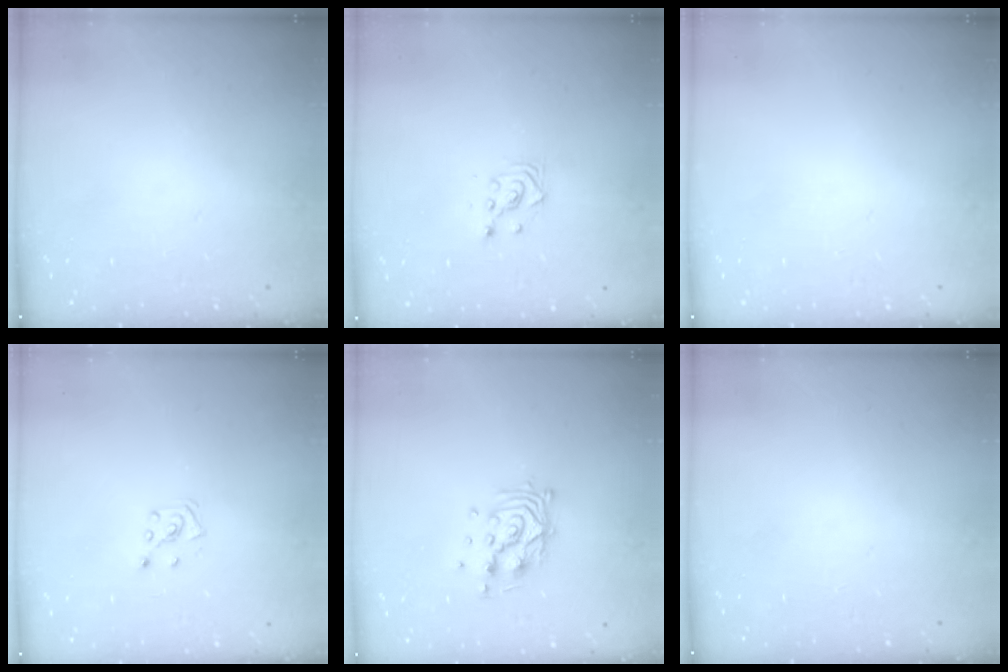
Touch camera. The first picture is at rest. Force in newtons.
{"total": 2.9, "press": 2.9, "slide": 0.1}
{"total": 0.0}
{"total": 3.8, "press": 3.8, "slide": 0.4}
{"total": 10.6, "press": 10.6, "slide": 0.9}
{"total": 0.0}